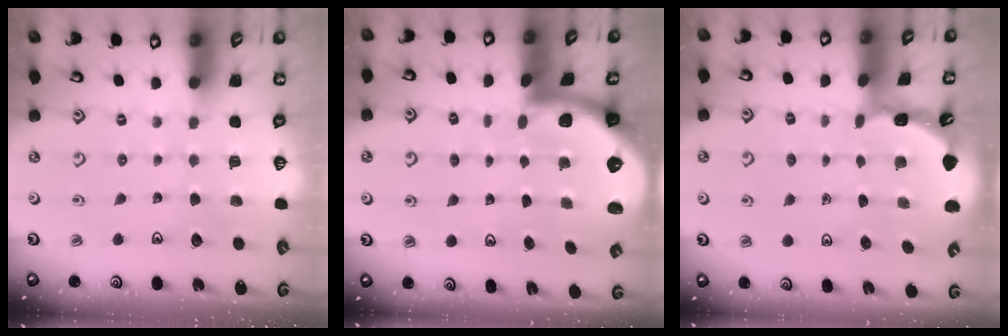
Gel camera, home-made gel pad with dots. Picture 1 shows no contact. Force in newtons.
{"total": 2.5, "press": 2.5, "slide": 0.6}
{"total": 1.8, "press": 1.8, "slide": 0.1}